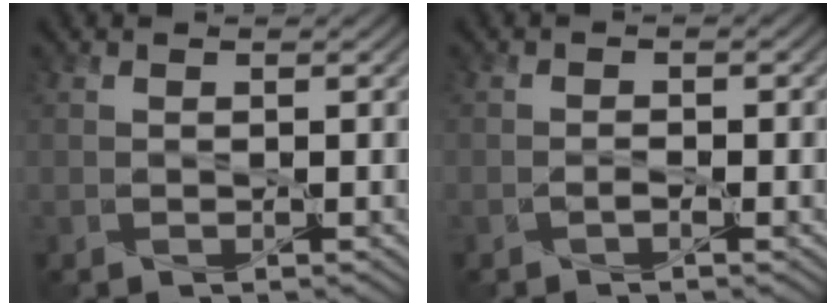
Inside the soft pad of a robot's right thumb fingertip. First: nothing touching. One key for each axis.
{"total": 1.1, "fx": -0.8, "fy": 0.1, "fz": 0.6, "tx": -0.013, "ty": 0.004, "tz": -0.015}